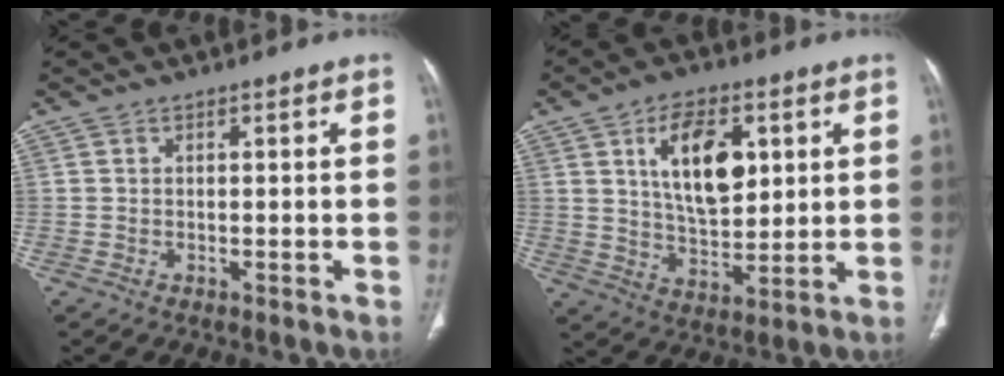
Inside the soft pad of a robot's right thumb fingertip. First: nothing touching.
{"total": 13.9, "force": [4.3, 7.6, 10.7], "torque": [-0.149, -0.018, 0.081]}